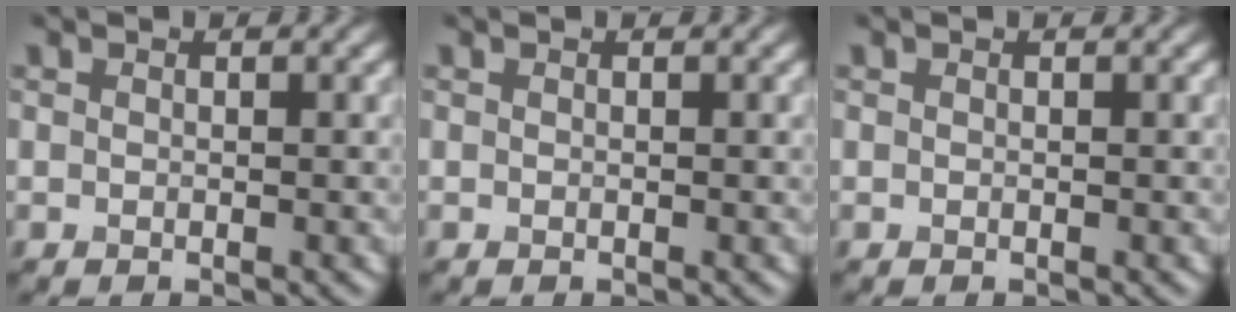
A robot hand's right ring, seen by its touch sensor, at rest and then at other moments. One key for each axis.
{"total": 0.0}
{"total": 0.0}